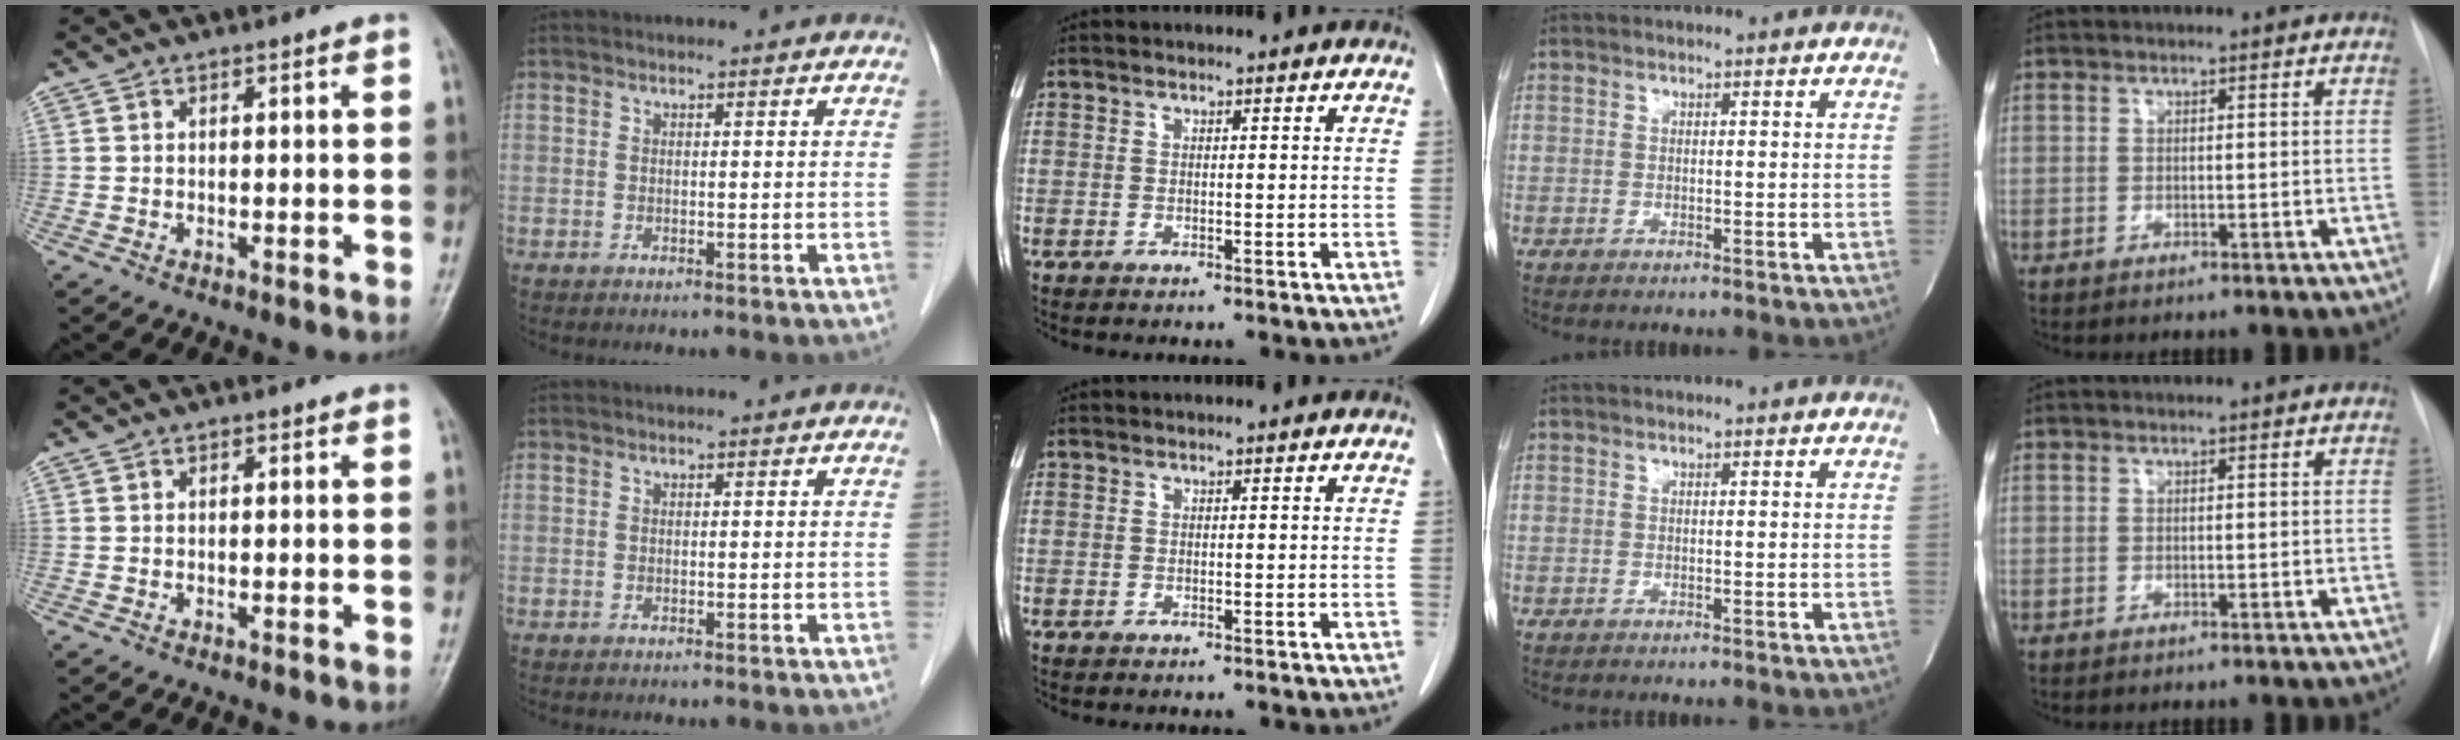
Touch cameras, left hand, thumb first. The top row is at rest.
{}